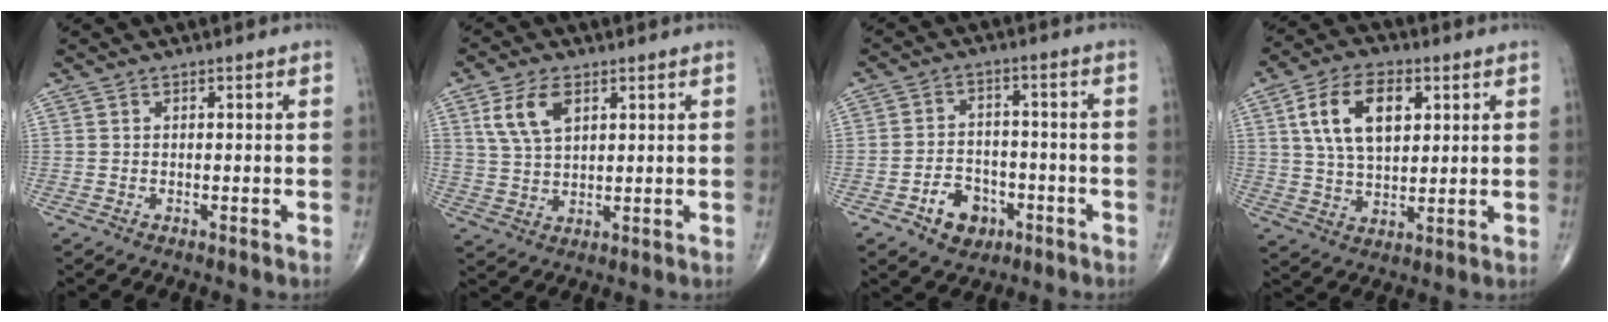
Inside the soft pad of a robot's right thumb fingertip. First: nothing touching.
{"total": 8.2, "force": [3.5, 4.6, 5.9], "torque": [-0.109, -0.009, 0.072]}
{"total": 7.7, "force": [-3.6, 5.7, 3.8], "torque": [-0.035, 0.028, -0.057]}
{"total": 13.3, "force": [4.2, 7.6, 10.1], "torque": [-0.167, -0.005, 0.079]}